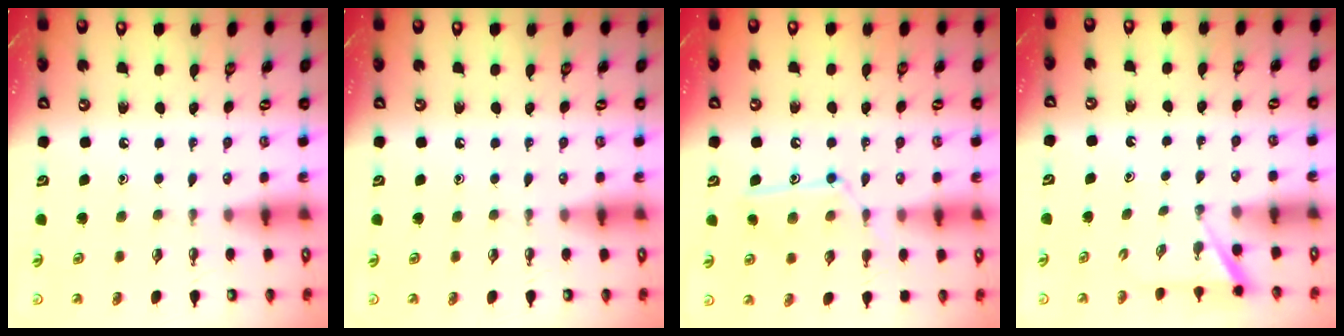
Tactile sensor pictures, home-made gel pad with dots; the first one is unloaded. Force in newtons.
{"total": 0.0}
{"total": 12.5, "press": 12.5, "slide": 0.9}
{"total": 1.2, "press": 1.2, "slide": 0.1}